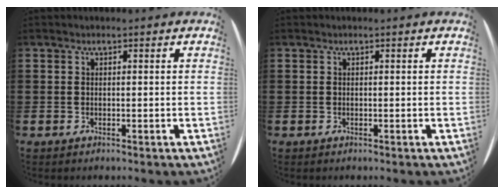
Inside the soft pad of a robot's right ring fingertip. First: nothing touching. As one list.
[{"total": 0.0}]